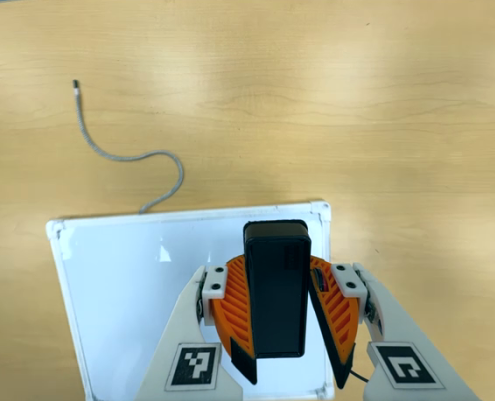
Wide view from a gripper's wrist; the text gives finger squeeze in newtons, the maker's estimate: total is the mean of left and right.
{"total": 7.9, "left": 8.1, "right": 7.6}